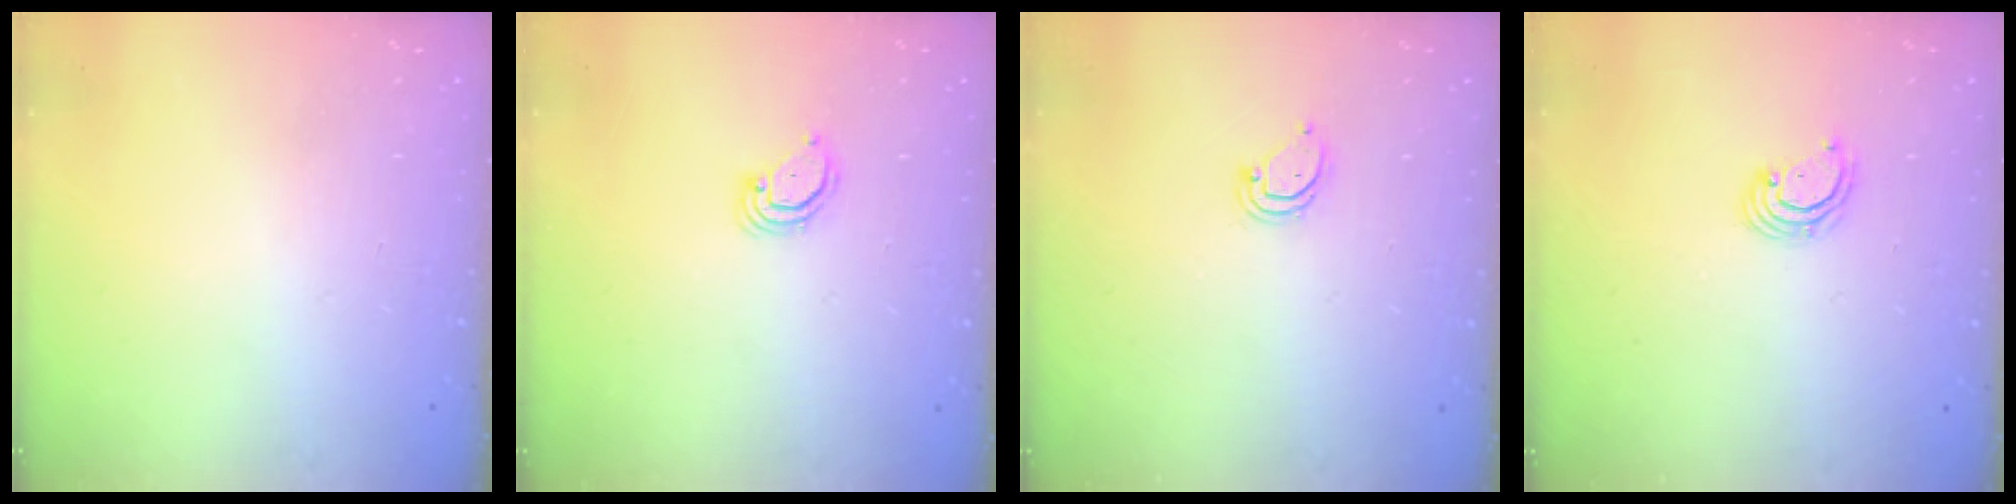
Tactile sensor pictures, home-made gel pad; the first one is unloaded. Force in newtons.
{"total": 3.0, "press": 3.0, "slide": 0.2}
{"total": 3.4, "press": 3.4, "slide": 0.4}
{"total": 2.6, "press": 2.6, "slide": 0.2}